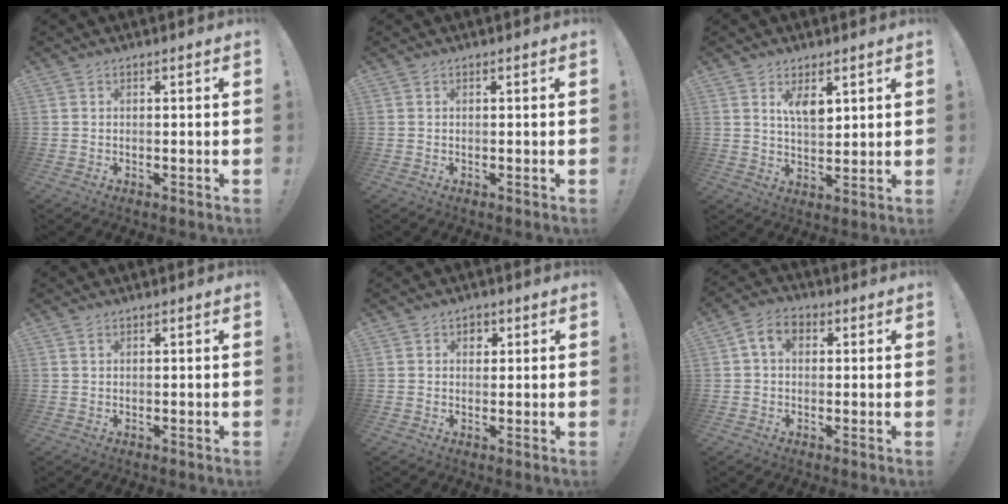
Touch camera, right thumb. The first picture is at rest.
{"total": 0.0}
{"total": 6.1, "force": [3.7, 2.8, 3.9], "torque": [-0.057, -0.022, 0.060]}
{"total": 1.0, "force": [0.6, 0.5, 0.7], "torque": [-0.010, 0.000, 0.010]}
{"total": 2.7, "force": [0.8, 2.3, 1.0], "torque": [-0.003, -0.002, 0.010]}
{"total": 6.4, "force": [1.7, 4.5, 4.2], "torque": [-0.078, 0.006, 0.032]}